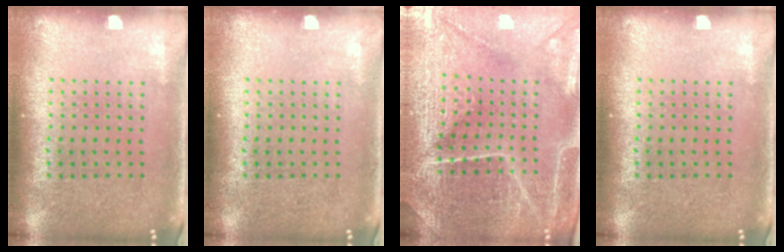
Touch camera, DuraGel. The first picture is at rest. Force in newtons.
{"total": 0.0}
{"total": 4.4, "press": 4.3, "slide": 1.1}
{"total": 0.0}